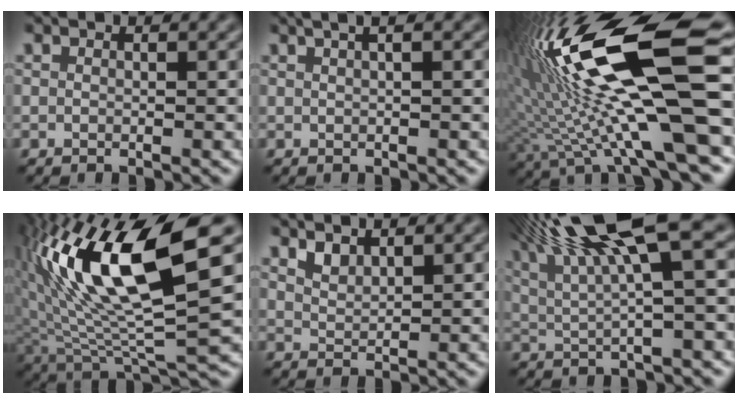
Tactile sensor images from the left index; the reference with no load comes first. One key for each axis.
{"total": 4.6, "fx": 2.4, "fy": 2.1, "fz": 3.2, "tx": -0.018, "ty": 0.027, "tz": 0.007}
{"total": 18.5, "fx": 3.7, "fy": 4.7, "fz": 17.5, "tx": -0.315, "ty": 0.002, "tz": 0.066}
{"total": 14.3, "fx": 4.1, "fy": 4.2, "fz": 13.0, "tx": -0.250, "ty": 0.009, "tz": 0.076}
{"total": 1.6, "fx": 1.4, "fy": 0.5, "fz": 0.7, "tx": -0.018, "ty": -0.003, "tz": 0.030}
{"total": 11.2, "fx": 5.6, "fy": 2.3, "fz": 9.5, "tx": -0.156, "ty": 0.024, "tz": 0.098}